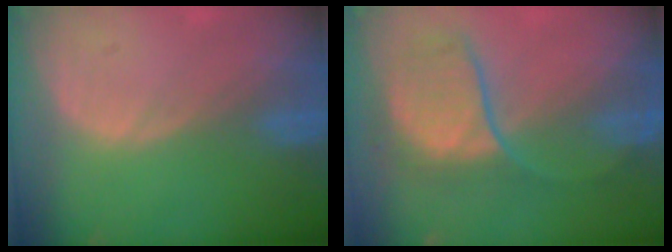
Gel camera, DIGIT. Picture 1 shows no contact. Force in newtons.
{"total": 7.9, "press": 7.8, "slide": 1.3}